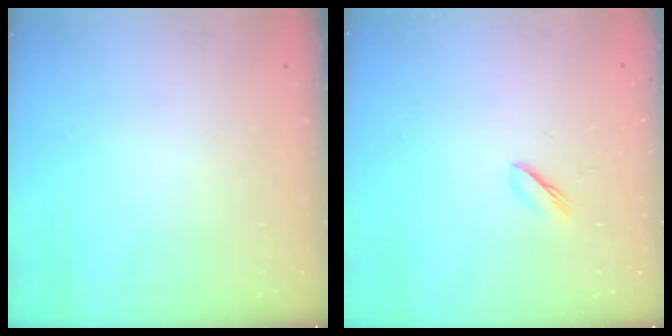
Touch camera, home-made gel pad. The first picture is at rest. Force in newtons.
{"total": 2.5, "press": 2.4, "slide": 0.8}